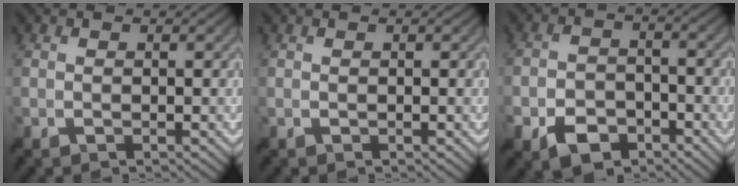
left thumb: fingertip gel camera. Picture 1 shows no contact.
{"total": 0.0}
{"total": 6.0, "force": [-3.8, 3.4, 3.1], "torque": [-0.057, -0.002, -0.078]}